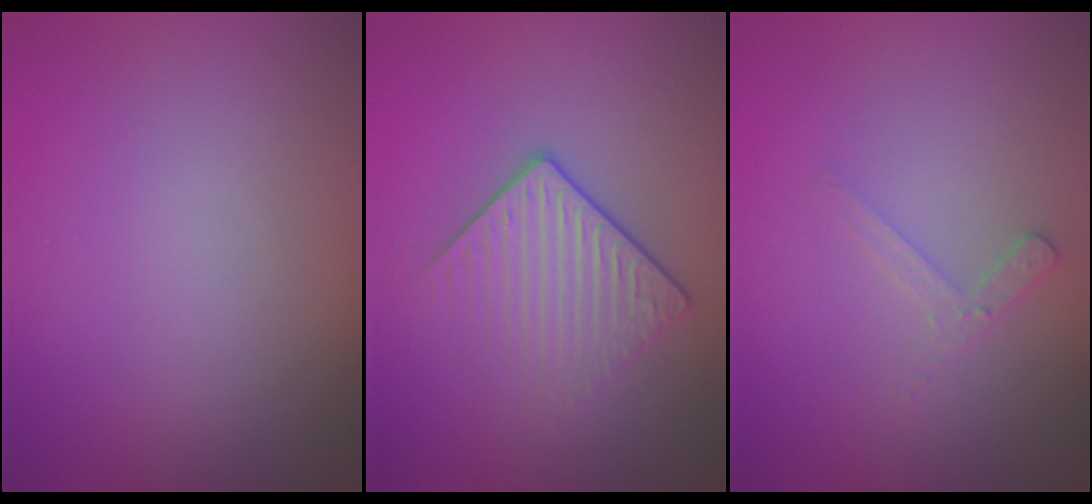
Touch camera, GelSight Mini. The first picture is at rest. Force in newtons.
{"total": 3.9, "press": 2.8, "slide": 2.7}
{"total": 1.6, "press": 1.5, "slide": 0.4}